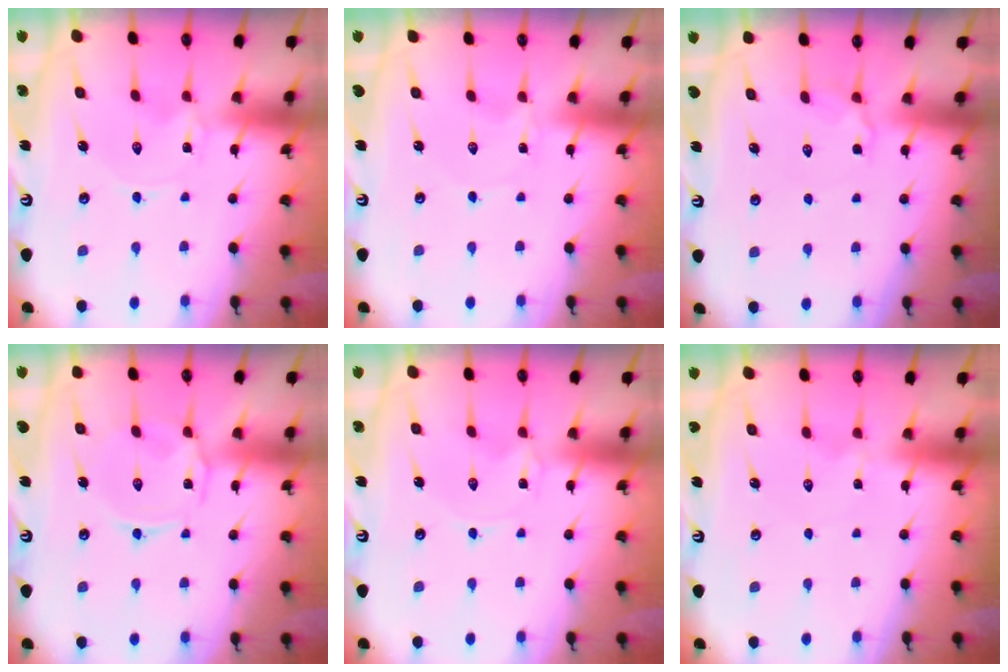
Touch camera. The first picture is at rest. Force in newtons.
{"total": 0.0}
{"total": 4.1, "press": 4.0, "slide": 1.0}
{"total": 1.9, "press": 1.9, "slide": 0.3}
{"total": 0.0}
{"total": 1.8, "press": 1.7, "slide": 0.2}